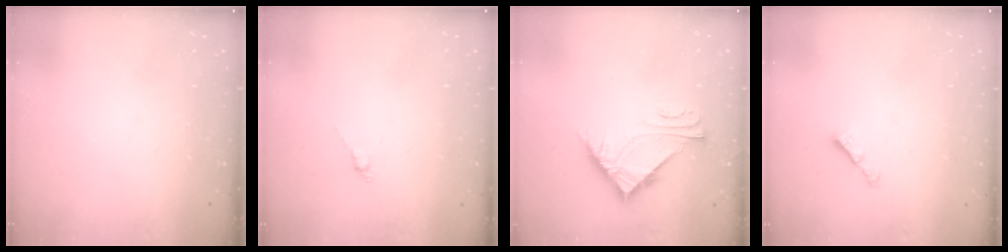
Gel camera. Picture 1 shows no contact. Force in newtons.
{"total": 0.0}
{"total": 6.3, "press": 6.3, "slide": 0.6}
{"total": 2.9, "press": 2.8, "slide": 0.6}